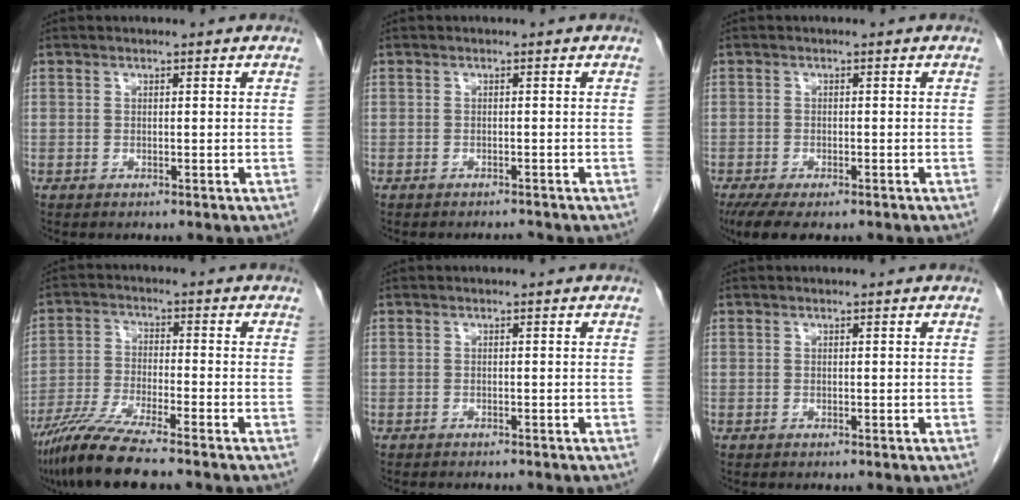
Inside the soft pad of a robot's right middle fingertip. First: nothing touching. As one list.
[{"total": 1.1, "force": [-1.1, 0.1, 0.1], "torque": [-0.001, -0.003, -0.013]}, {"total": 6.7, "force": [-4.8, 2.4, 4.1], "torque": [-0.067, -0.015, -0.075]}, {"total": 9.4, "force": [-7.6, -0.1, 5.5], "torque": [-0.105, -0.030, -0.138]}, {"total": 2.6, "force": [-2.4, 0.5, 1.0], "torque": [-0.017, -0.006, -0.027]}, {"total": 0.0}]